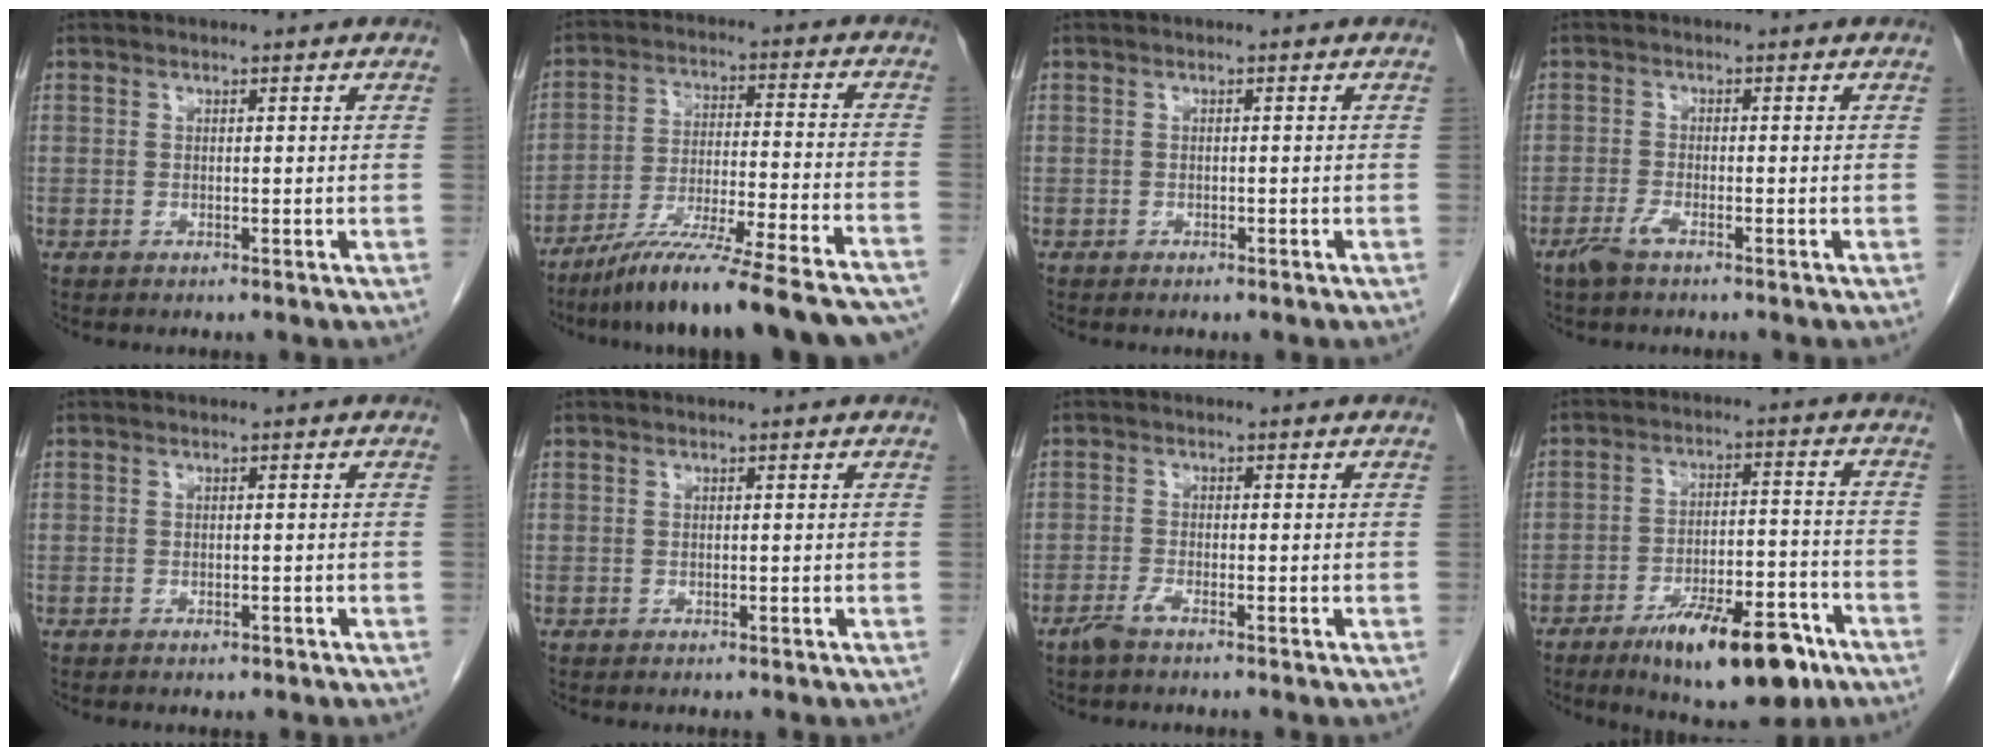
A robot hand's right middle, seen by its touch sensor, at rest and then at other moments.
{"total": 23.2, "force": [-19.7, 0.4, 12.2], "torque": [-0.142, -0.026, -0.299]}
{"total": 0.6, "force": [-0.5, 0.3, 0.2], "torque": [-0.011, 0.000, -0.006]}
{"total": 2.5, "force": [-1.8, 0.4, 1.7], "torque": [-0.043, -0.003, -0.038]}
{"total": 1.1, "force": [-0.8, 0.6, 0.5], "torque": [-0.009, 0.000, -0.007]}
{"total": 0.0}
{"total": 2.1, "force": [-1.7, 0.2, 1.3], "torque": [-0.035, -0.003, -0.035]}
{"total": 14.6, "force": [-9.2, 4.3, 10.5], "torque": [-0.148, 0.006, -0.139]}